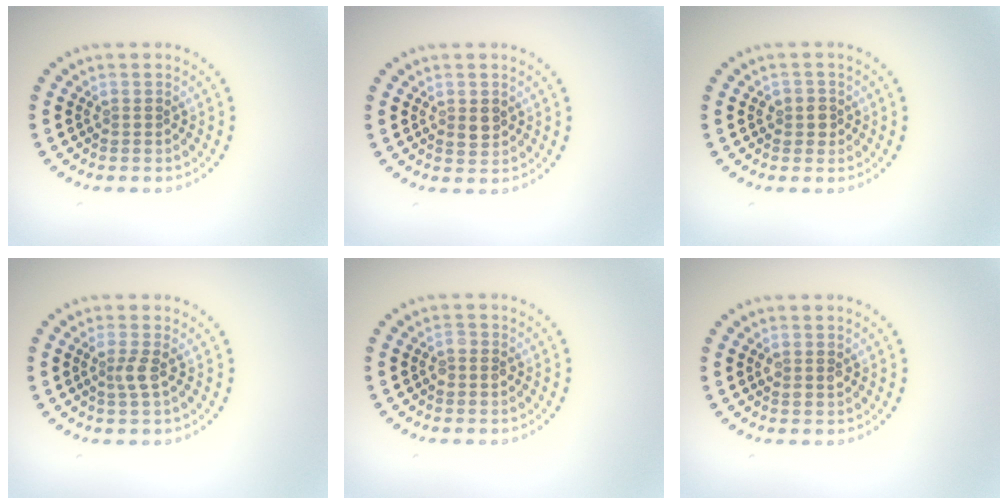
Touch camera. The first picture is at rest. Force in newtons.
{"total": 1.5, "press": 1.5, "slide": 0.1}
{"total": 1.5, "press": 1.3, "slide": 0.8}
{"total": 1.7, "press": 1.2, "slide": 1.1}
{"total": 1.1, "press": 1.1, "slide": 0.2}
{"total": 1.2, "press": 1.1, "slide": 0.3}